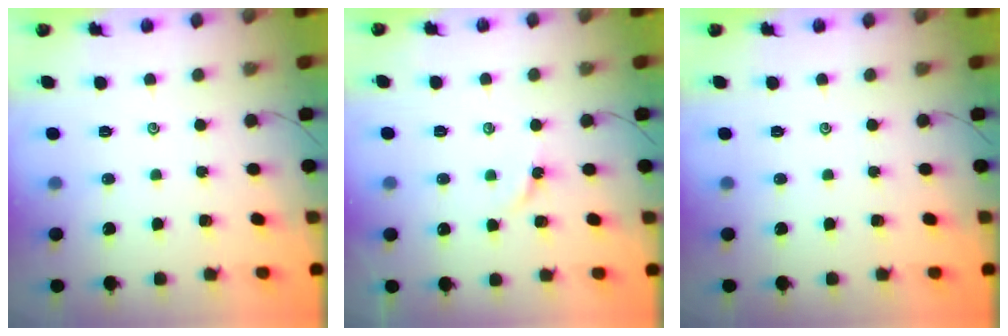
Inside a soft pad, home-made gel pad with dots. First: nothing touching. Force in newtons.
{"total": 4.8, "press": 4.8, "slide": 0.5}
{"total": 0.0}